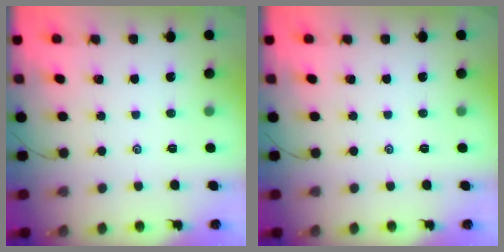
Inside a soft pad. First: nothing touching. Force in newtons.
{"total": 0.0}